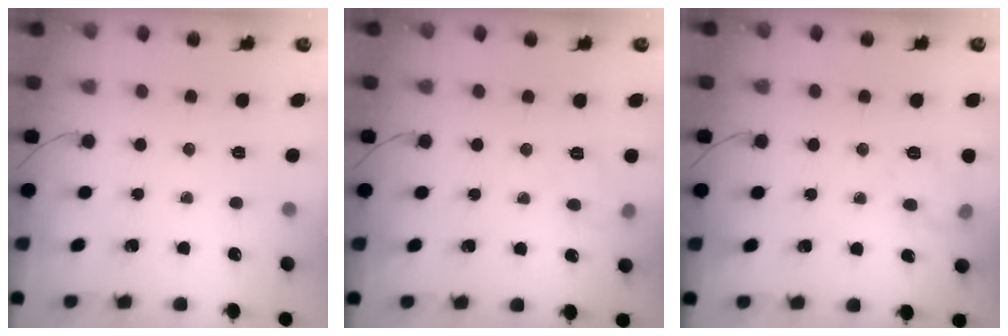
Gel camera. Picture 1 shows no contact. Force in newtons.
{"total": 8.5, "press": 8.4, "slide": 1.4}
{"total": 8.7, "press": 8.7, "slide": 0.6}